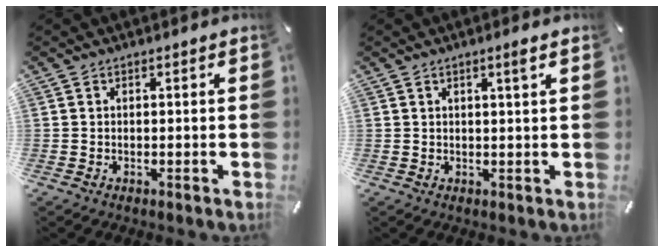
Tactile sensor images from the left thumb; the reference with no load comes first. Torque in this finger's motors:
{"motor_torque": [0.17, -0.21, 0.11, 0.14, -0.01]}